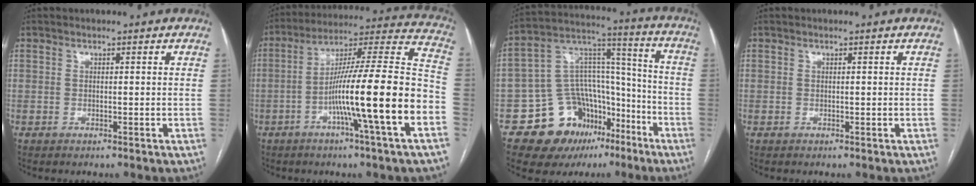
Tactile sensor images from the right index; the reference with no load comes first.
{"total": 19.9, "force": [-6.6, -0.6, 18.7], "torque": [-0.287, 0.006, -0.114]}
{"total": 16.6, "force": [-9.4, 11.5, 7.4], "torque": [-0.110, 0.074, -0.141]}
{"total": 0.0}